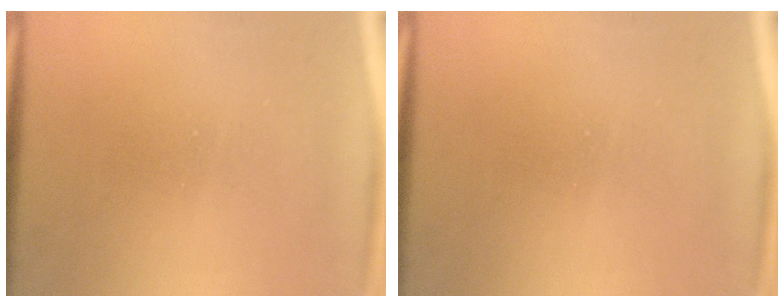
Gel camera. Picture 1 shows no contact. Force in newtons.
{"total": 0.0}